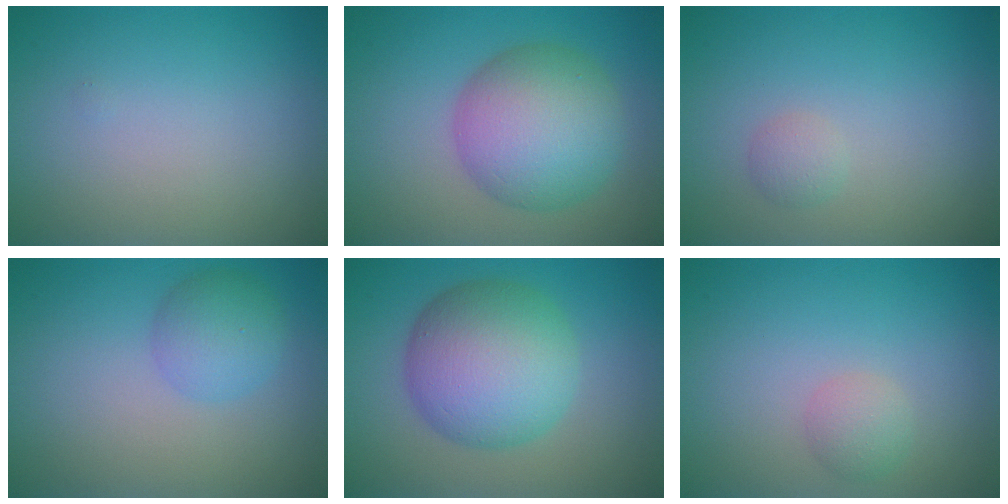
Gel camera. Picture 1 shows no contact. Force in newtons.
{"total": 8.2, "press": 8.2, "slide": 0.5}
{"total": 1.1, "press": 1.1, "slide": 0.0}
{"total": 3.0, "press": 3.0, "slide": 0.1}
{"total": 8.9, "press": 8.9, "slide": 0.3}
{"total": 1.6, "press": 1.6, "slide": 0.0}